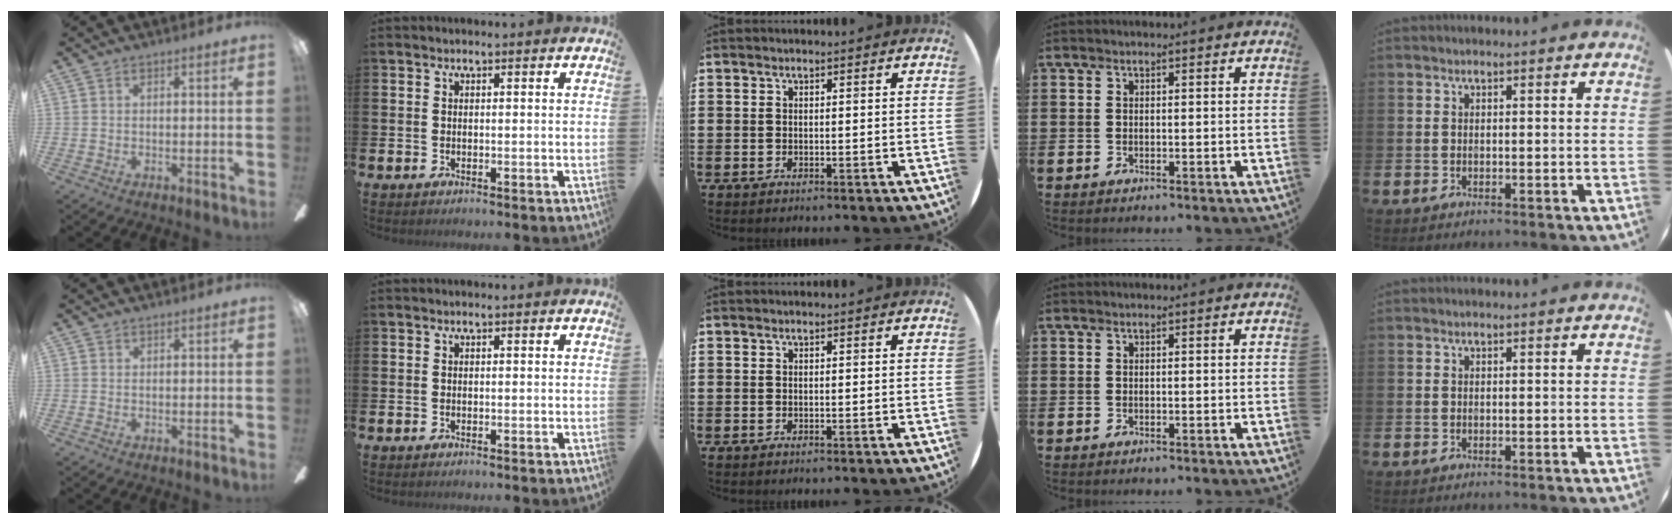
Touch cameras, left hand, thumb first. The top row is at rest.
{}